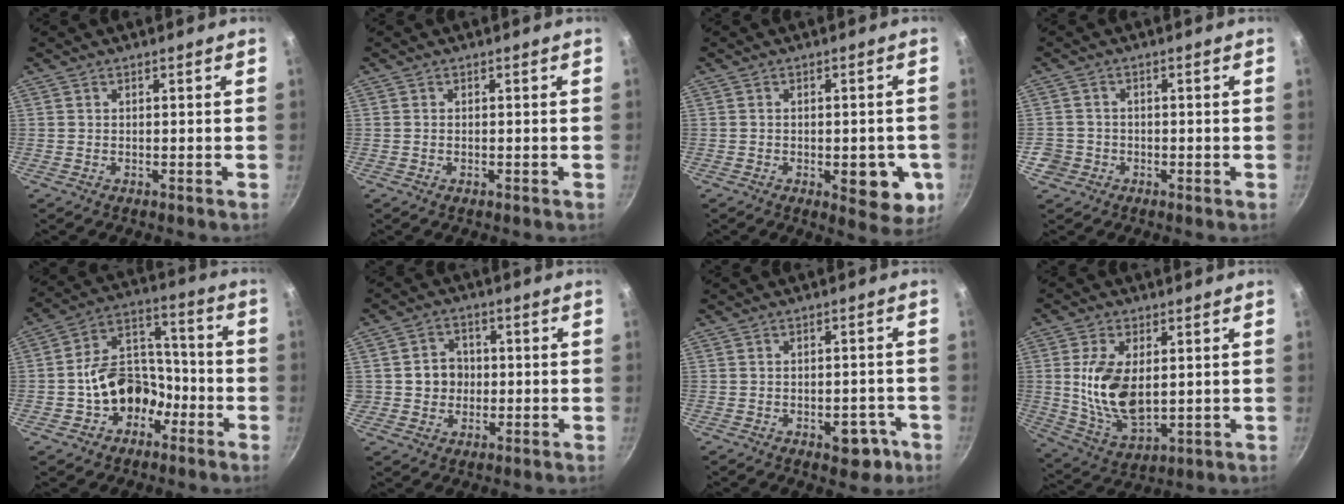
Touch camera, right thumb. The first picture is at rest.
{"total": 0.0}
{"total": 9.4, "force": [-2.5, 4.5, 7.9], "torque": [-0.062, 0.001, -0.028]}
{"total": 3.8, "force": [-1.5, 3.4, 1.0], "torque": [-0.011, 0.023, -0.025]}
{"total": 13.1, "force": [-5.1, 10.1, 6.7], "torque": [-0.057, 0.076, -0.085]}
{"total": 6.0, "force": [-0.1, 5.5, 2.4], "torque": [-0.003, 0.010, -0.006]}
{"total": 5.5, "force": [-2.5, 3.3, 3.7], "torque": [-0.019, 0.023, -0.020]}
{"total": 12.8, "force": [1.5, 7.0, 10.6], "torque": [-0.195, -0.016, 0.038]}